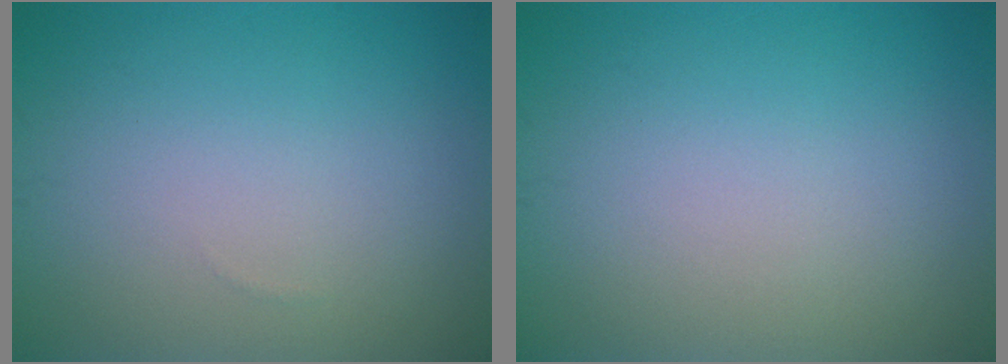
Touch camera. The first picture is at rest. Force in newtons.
{"total": 0.0}